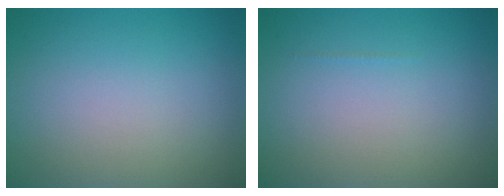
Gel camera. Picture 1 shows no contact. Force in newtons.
{"total": 0.0}